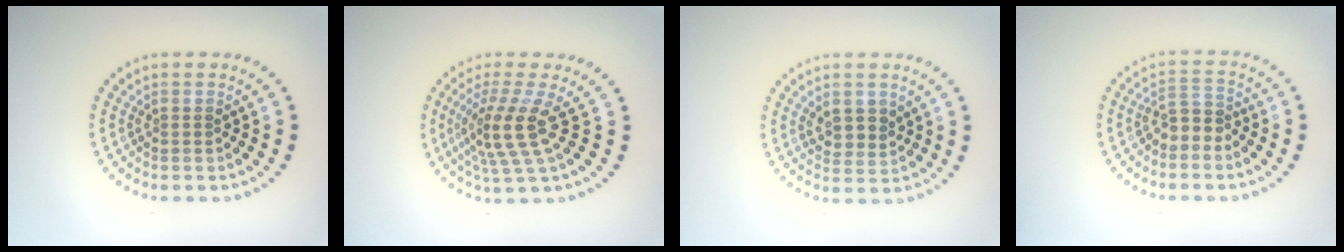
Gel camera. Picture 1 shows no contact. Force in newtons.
{"total": 4.3, "press": 3.0, "slide": 3.0}
{"total": 2.4, "press": 2.3, "slide": 0.9}
{"total": 2.4, "press": 2.1, "slide": 1.1}